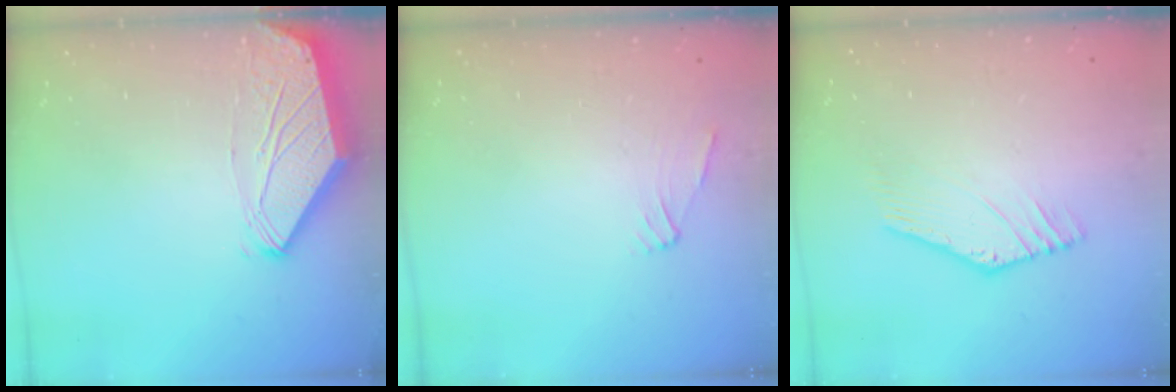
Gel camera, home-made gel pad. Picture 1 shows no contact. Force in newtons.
{"total": 1.6, "press": 1.5, "slide": 0.5}
{"total": 3.6, "press": 3.6, "slide": 0.4}